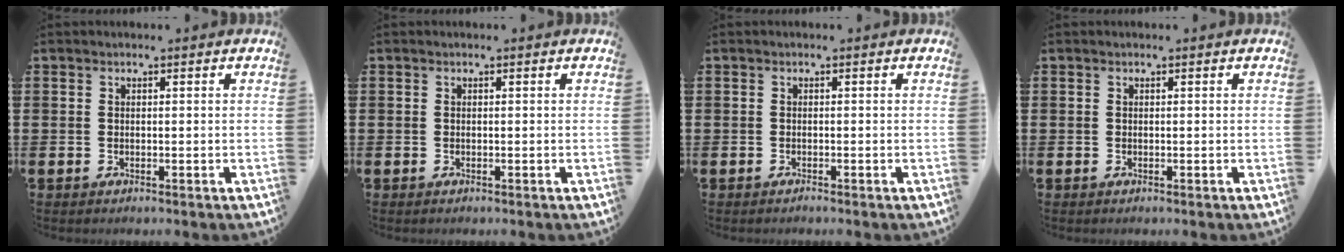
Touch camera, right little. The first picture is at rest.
{"total": 0.0}
{"total": 0.0}
{"total": 0.0}